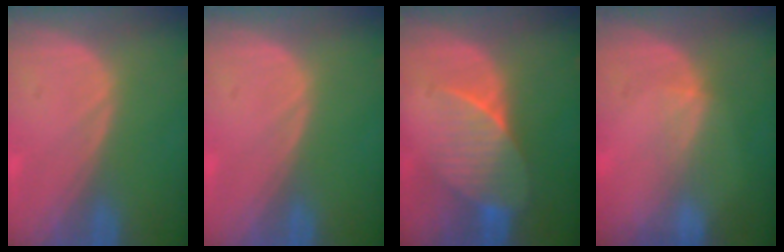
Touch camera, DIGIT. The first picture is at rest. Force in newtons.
{"total": 0.0}
{"total": 7.4, "press": 6.9, "slide": 2.8}
{"total": 2.1, "press": 1.7, "slide": 1.2}